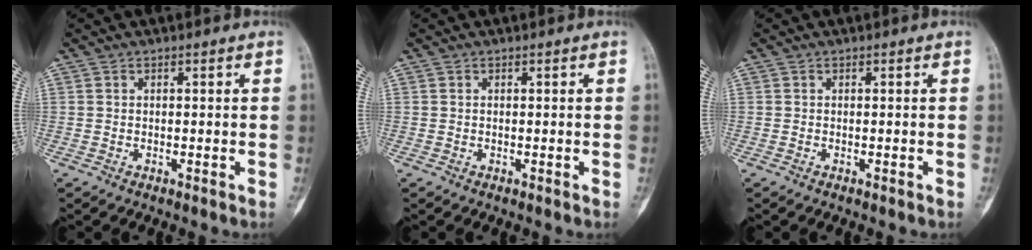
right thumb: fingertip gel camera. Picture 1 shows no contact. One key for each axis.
{"total": 0.0}
{"total": 0.0}